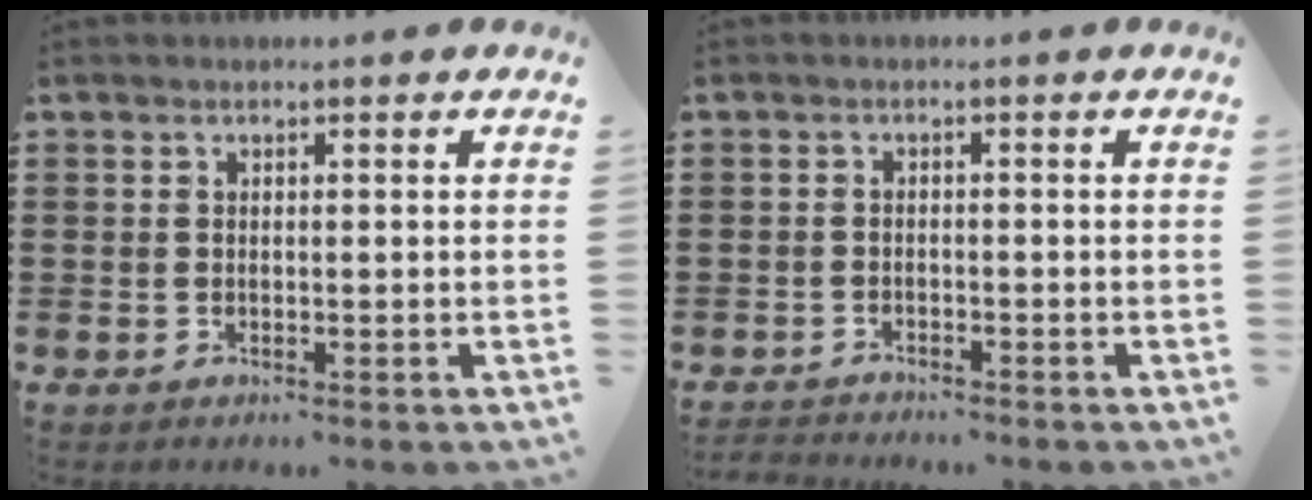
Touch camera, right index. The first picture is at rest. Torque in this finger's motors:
{"motor_torque": [-1.24, 0.90, -1.05, -0.21]}